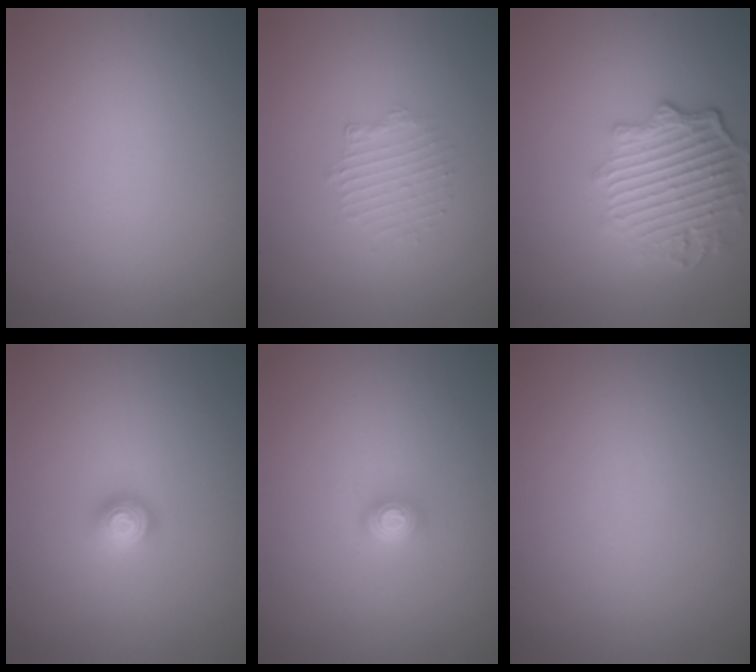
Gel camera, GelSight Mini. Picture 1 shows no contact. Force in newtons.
{"total": 1.6, "press": 0.9, "slide": 1.3}
{"total": 5.7, "press": 4.5, "slide": 3.5}
{"total": 1.8, "press": 1.3, "slide": 1.2}
{"total": 1.6, "press": 1.3, "slide": 1.1}
{"total": 0.0}